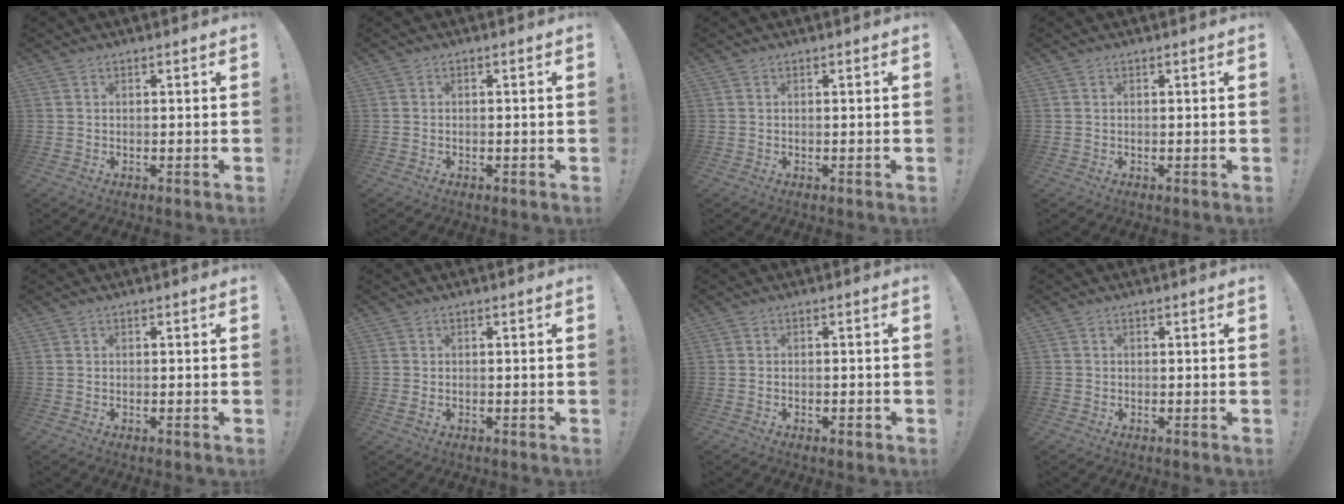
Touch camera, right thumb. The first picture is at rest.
{"total": 0.7, "force": [-0.6, 0.2, 0.2], "torque": [-0.008, 0.002, -0.010]}
{"total": 0.0}
{"total": 0.0}
{"total": 0.6, "force": [-0.5, 0.0, 0.3], "torque": [-0.009, 0.002, -0.009]}
{"total": 1.1, "force": [-0.5, 0.7, 0.7], "torque": [-0.010, 0.001, -0.008]}
{"total": 1.4, "force": [-1.1, 0.6, 0.7], "torque": [-0.013, 0.004, -0.018]}
{"total": 0.9, "force": [-0.4, 0.8, 0.2], "torque": [-0.006, 0.003, -0.006]}